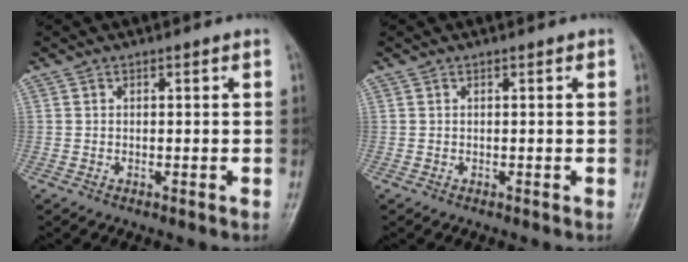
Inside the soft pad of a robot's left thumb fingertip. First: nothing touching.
{"total": 0.0}